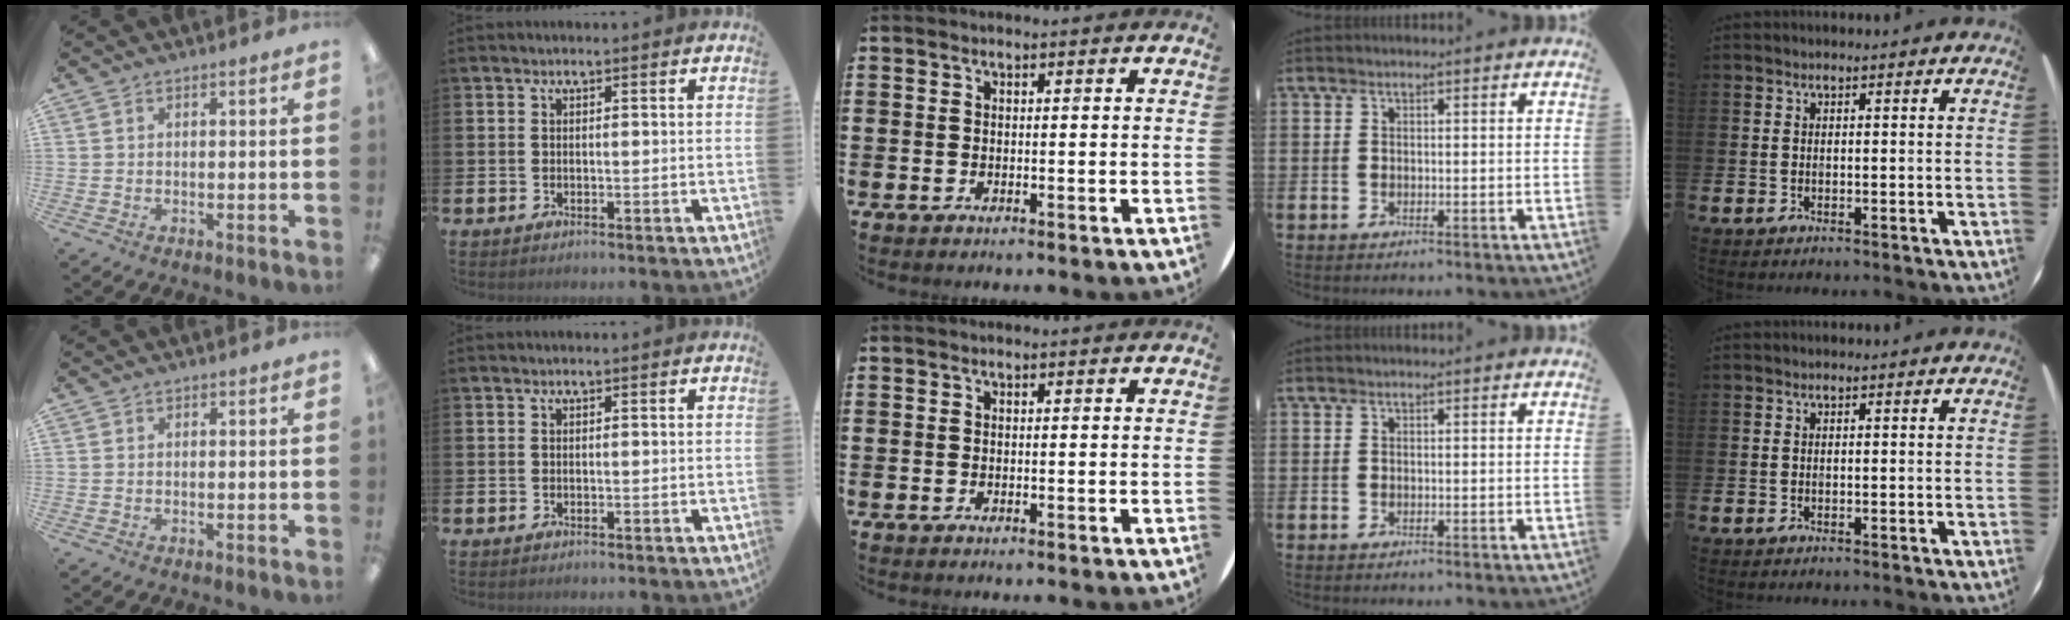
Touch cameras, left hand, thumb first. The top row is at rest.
{}